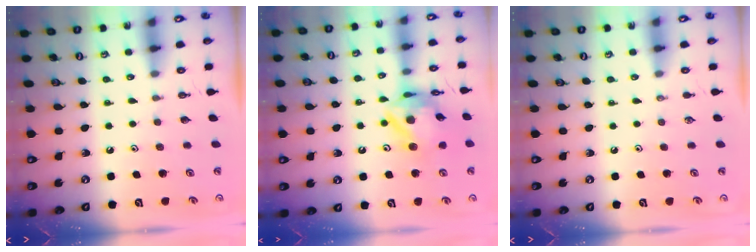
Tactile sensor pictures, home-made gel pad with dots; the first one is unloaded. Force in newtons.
{"total": 13.8, "press": 13.7, "slide": 1.5}
{"total": 0.0}